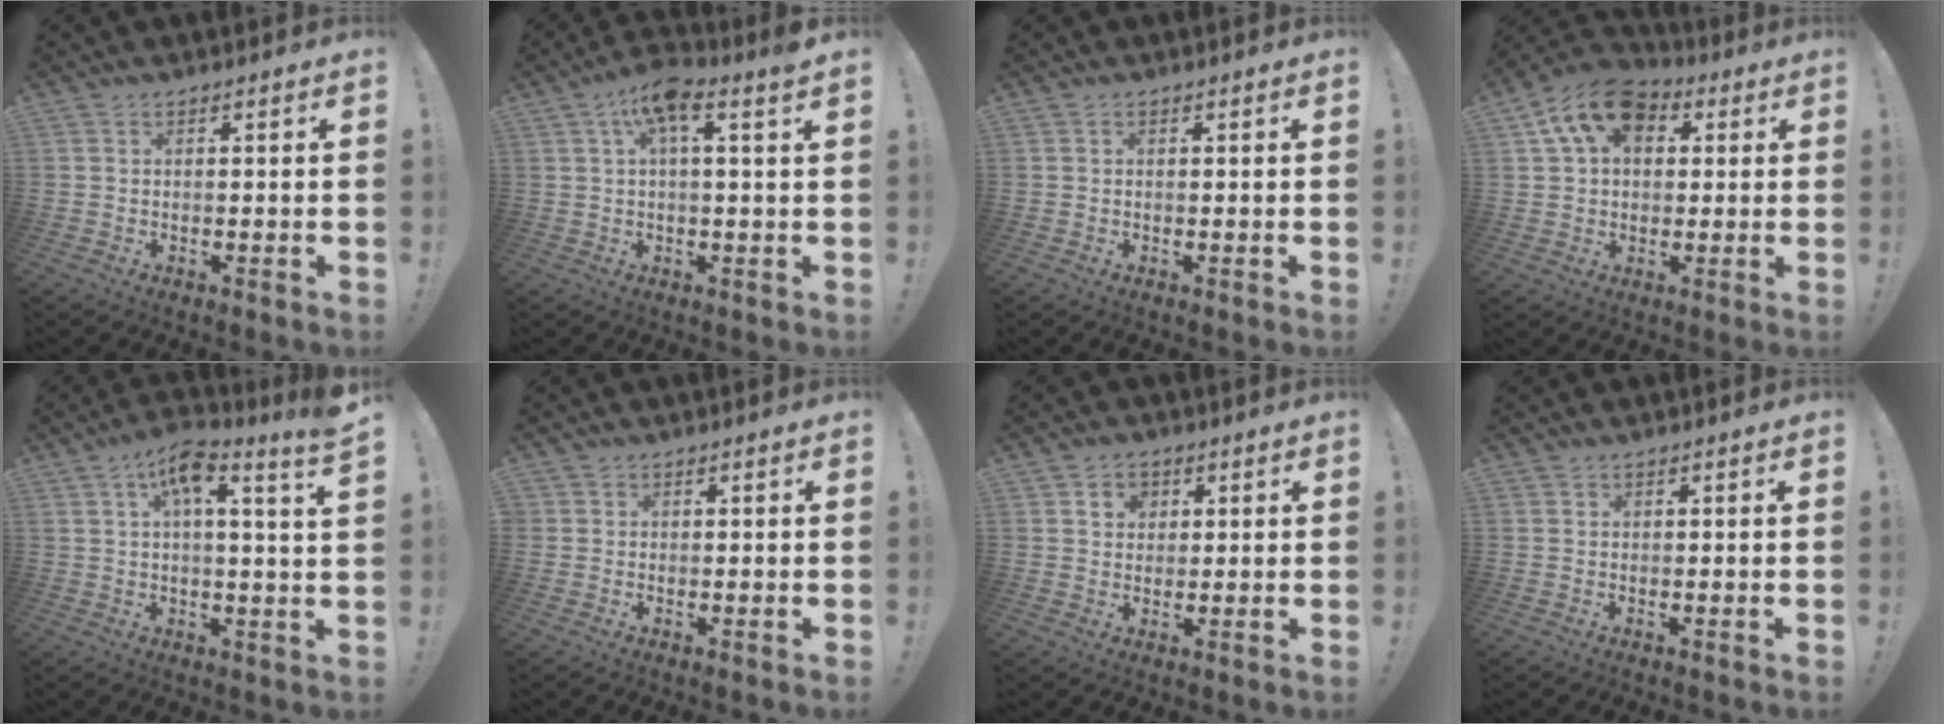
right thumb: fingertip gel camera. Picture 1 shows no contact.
{"total": 8.2, "force": [3.7, 1.5, 7.2], "torque": [-0.123, -0.013, 0.061]}
{"total": 0.0}
{"total": 13.5, "force": [5.6, 9.2, 8.1], "torque": [-0.129, -0.013, 0.106]}
{"total": 9.7, "force": [4.5, 1.6, 8.5], "torque": [-0.139, -0.019, 0.073]}
{"total": 0.8, "force": [0.1, 0.8, 0.0], "torque": [-0.006, 0.004, 0.005]}
{"total": 4.7, "force": [1.8, 4.0, 1.6], "torque": [-0.018, -0.001, 0.032]}
{"total": 0.5, "force": [0.4, 0.4, -0.1], "torque": [0.009, -0.003, 0.006]}